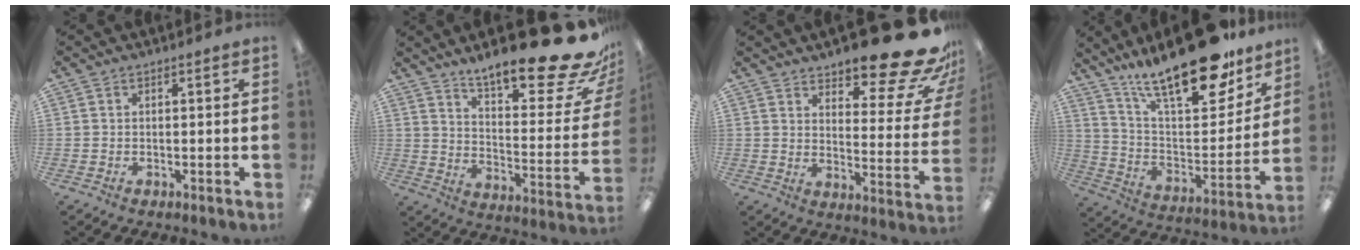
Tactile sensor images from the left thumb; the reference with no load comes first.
{"total": 22.2, "force": [17.5, 4.5, 12.9], "torque": [-0.180, -0.130, 0.281]}
{"total": 17.6, "force": [13.6, 4.9, 10.1], "torque": [-0.124, -0.107, 0.222]}
{"total": 22.0, "force": [17.0, 7.4, 11.7], "torque": [-0.181, -0.114, 0.289]}